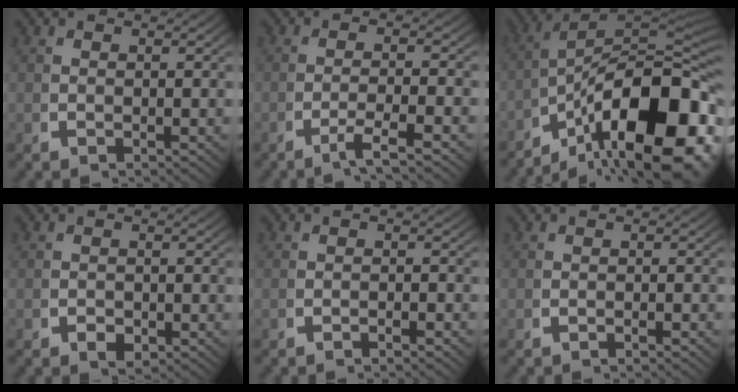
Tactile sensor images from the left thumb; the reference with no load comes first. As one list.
[{"total": 3.0, "force": [-1.7, 0.7, 2.4], "torque": [-0.047, -0.002, -0.031]}, {"total": 18.8, "force": [-4.0, 10.8, 14.9], "torque": [-0.208, -0.049, -0.045]}, {"total": 1.3, "force": [-0.7, 1.0, 0.5], "torque": [-0.007, -0.004, -0.013]}, {"total": 1.0, "force": [-0.8, 0.2, 0.5], "torque": [-0.009, 0.004, -0.019]}, {"total": 0.7, "force": [-0.6, 0.1, 0.4], "torque": [-0.007, 0.003, -0.013]}]